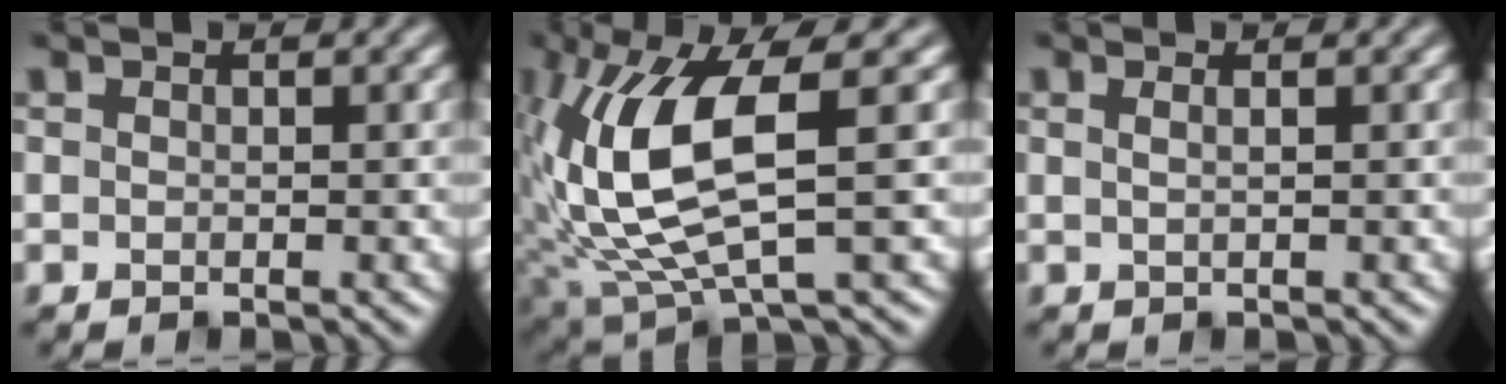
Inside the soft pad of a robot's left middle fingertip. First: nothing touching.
{"total": 9.4, "force": [0.9, 3.1, 8.8], "torque": [-0.194, -0.009, 0.023]}
{"total": 2.5, "force": [1.2, 1.5, 1.6], "torque": [-0.005, 0.013, -0.011]}